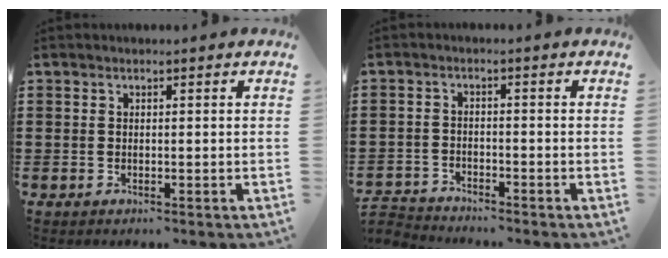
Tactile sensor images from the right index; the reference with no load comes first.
{"total": 2.7, "force": [-2.6, 0.3, -0.3], "torque": [-0.005, -0.002, -0.058]}